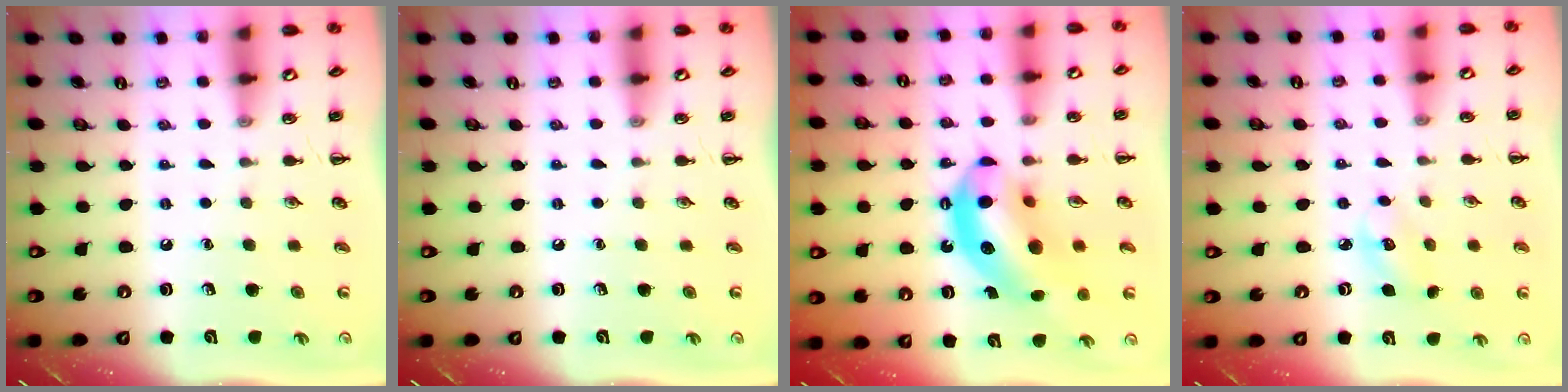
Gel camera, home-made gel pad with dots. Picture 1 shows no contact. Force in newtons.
{"total": 0.0}
{"total": 15.1, "press": 14.4, "slide": 4.2}
{"total": 4.0, "press": 3.9, "slide": 0.9}